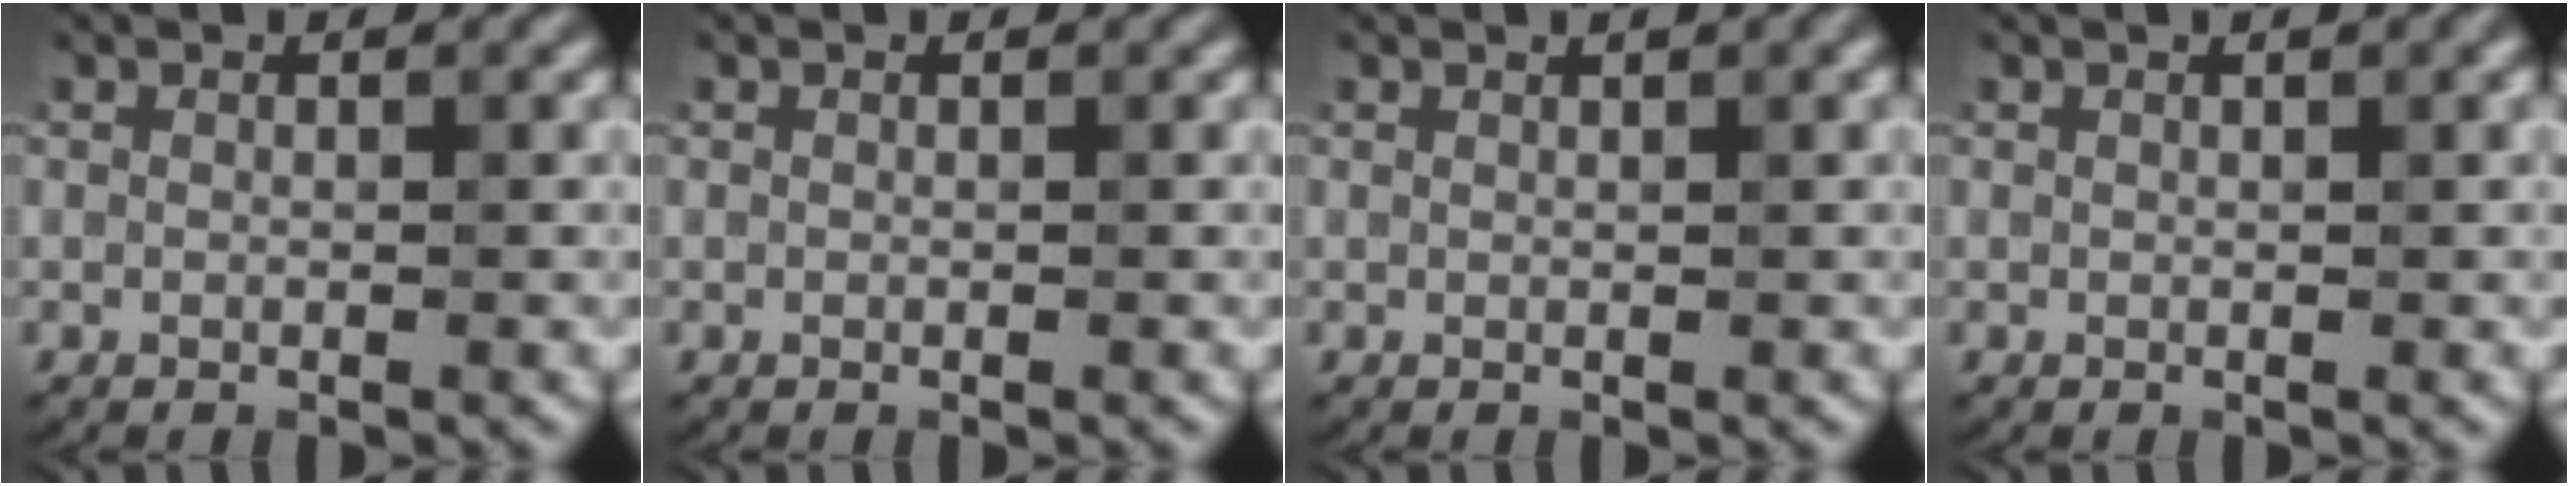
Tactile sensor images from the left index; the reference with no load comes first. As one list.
[{"total": 0.0}, {"total": 1.3, "force": [0.8, 0.3, 1.0], "torque": [-0.010, 0.004, 0.012]}, {"total": 1.3, "force": [0.7, 0.3, 1.1], "torque": [-0.011, 0.006, 0.007]}]